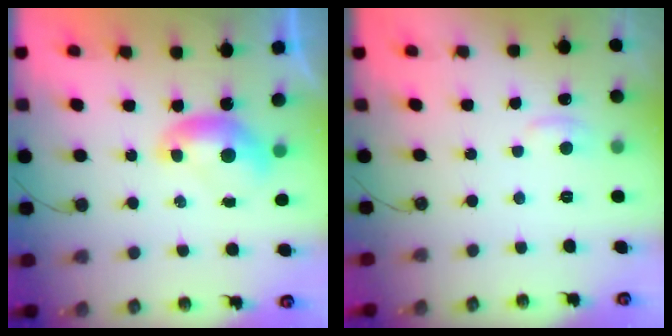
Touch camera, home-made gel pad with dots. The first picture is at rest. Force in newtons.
{"total": 1.0, "press": 0.0, "slide": 1.0}